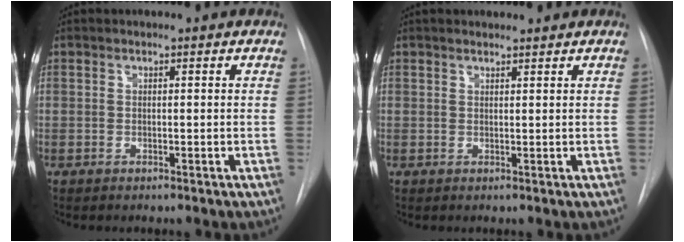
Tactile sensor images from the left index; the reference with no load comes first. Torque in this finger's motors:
{"motor_torque": [0.07, -0.10, -0.14, 0.02]}